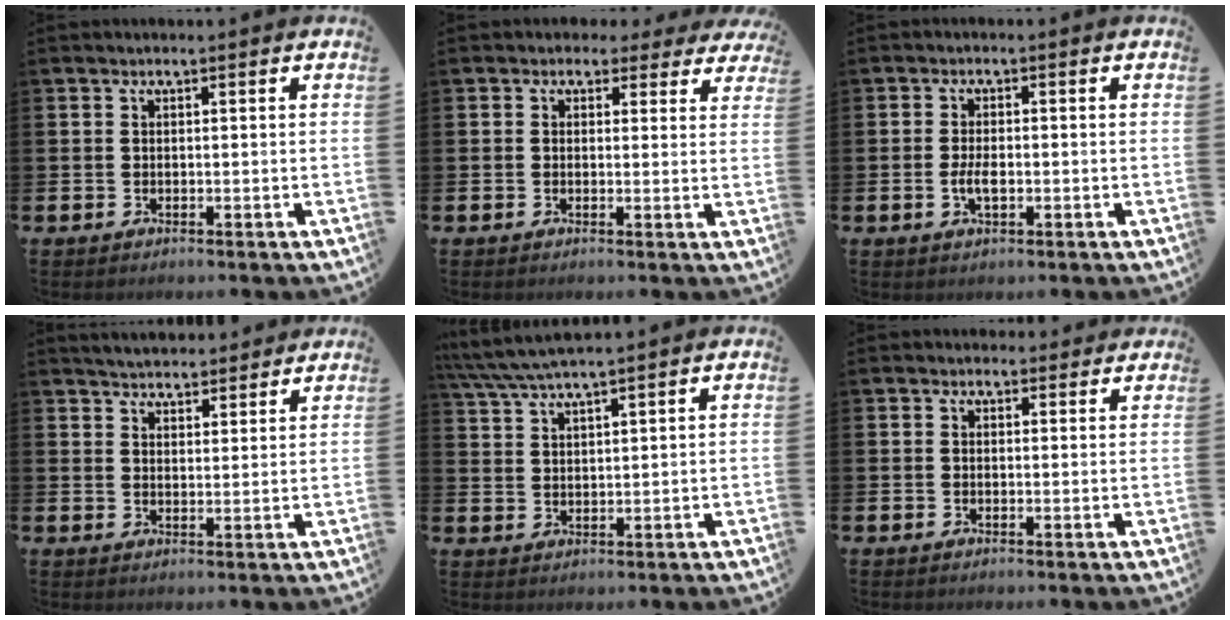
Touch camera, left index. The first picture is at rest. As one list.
[{"total": 2.2, "force": [1.6, 1.5, 0.0], "torque": [0.002, -0.008, 0.022]}, {"total": 2.7, "force": [-0.5, 1.2, 2.4], "torque": [-0.037, -0.003, -0.010]}, {"total": 4.2, "force": [4.2, 0.6, -0.2], "torque": [-0.004, -0.023, 0.074]}, {"total": 4.5, "force": [4.1, -0.1, 1.7], "torque": [-0.045, -0.015, 0.075]}, {"total": 1.6, "force": [1.4, 0.7, -0.1], "torque": [0.020, -0.005, 0.022]}]